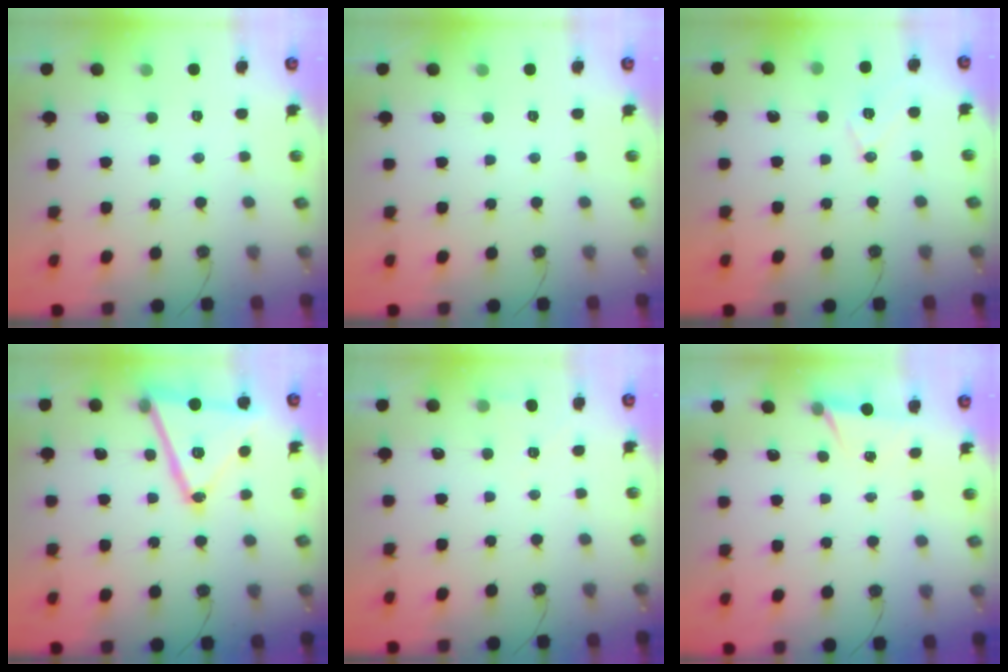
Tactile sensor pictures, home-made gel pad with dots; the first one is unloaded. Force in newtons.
{"total": 0.0}
{"total": 9.3, "press": 8.6, "slide": 3.6}
{"total": 21.0, "press": 20.7, "slide": 3.5}
{"total": 2.5, "press": 2.4, "slide": 0.7}
{"total": 4.6, "press": 1.6, "slide": 4.3}